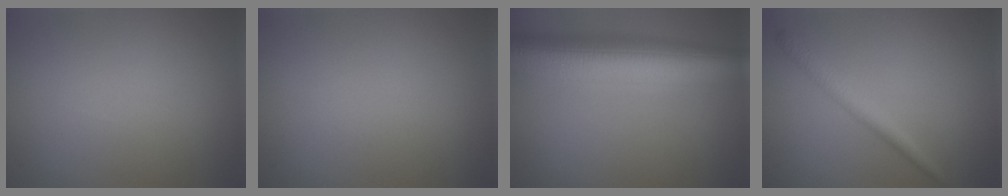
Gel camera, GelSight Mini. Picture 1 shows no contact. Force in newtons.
{"total": 0.0}
{"total": 10.9, "press": 10.9, "slide": 0.7}
{"total": 2.2, "press": 2.2, "slide": 0.1}